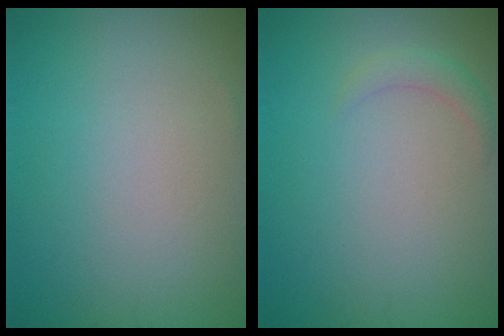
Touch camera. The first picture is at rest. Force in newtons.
{"total": 1.3, "press": 1.3, "slide": 0.1}